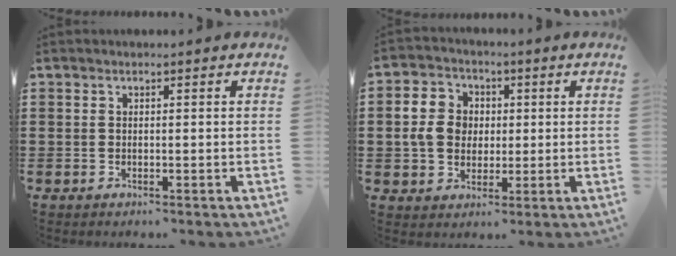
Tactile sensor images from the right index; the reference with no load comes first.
{"total": 7.1, "force": [0.3, 6.1, 3.7], "torque": [-0.110, 0.012, 0.000]}